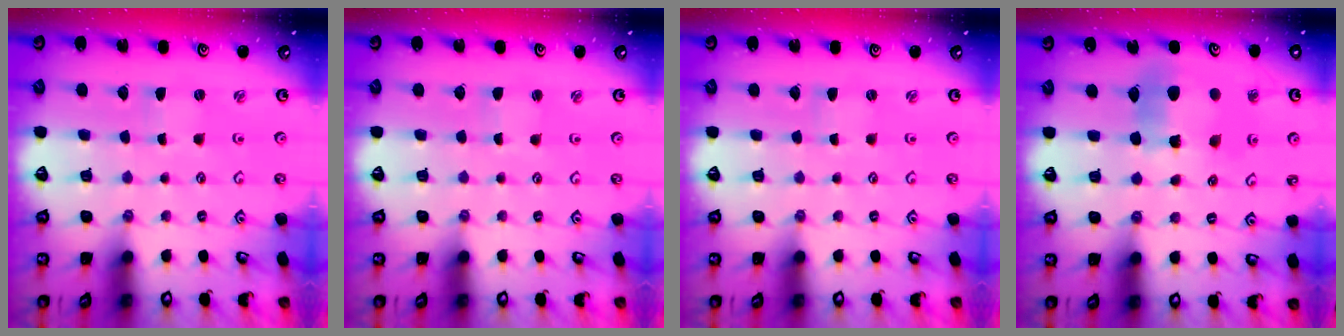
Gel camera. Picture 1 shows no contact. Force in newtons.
{"total": 1.7, "press": 1.7, "slide": 0.2}
{"total": 1.0, "press": 1.0, "slide": 0.1}
{"total": 11.3, "press": 11.1, "slide": 1.7}